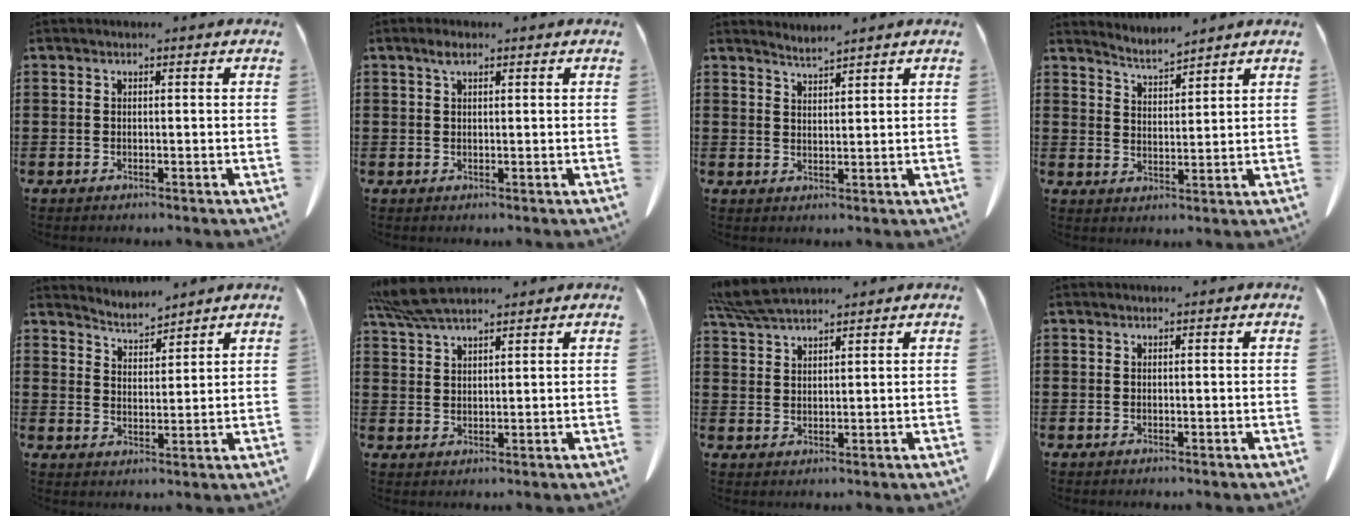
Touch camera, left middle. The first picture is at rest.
{"total": 1.7, "force": [0.9, 0.8, 1.2], "torque": [-0.028, 0.003, 0.018]}
{"total": 2.1, "force": [2.1, -0.4, -0.1], "torque": [-0.004, -0.006, 0.042]}
{"total": 3.4, "force": [3.4, -0.3, -0.1], "torque": [-0.009, -0.022, 0.061]}
{"total": 3.6, "force": [3.6, 0.3, -0.4], "torque": [-0.006, -0.021, 0.066]}
{"total": 5.9, "force": [5.0, 1.1, 2.9], "torque": [-0.071, -0.008, 0.097]}
{"total": 5.5, "force": [4.9, 0.7, 2.3], "torque": [-0.060, -0.011, 0.095]}
{"total": 0.0}